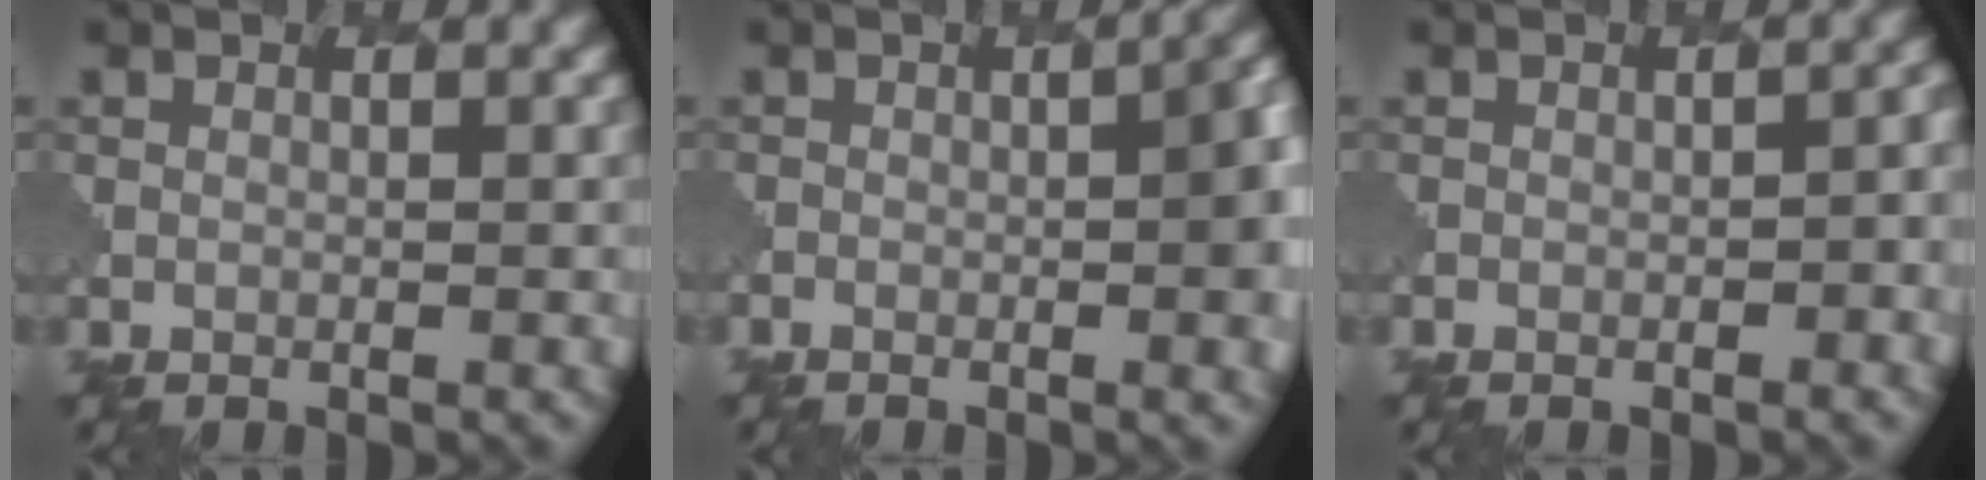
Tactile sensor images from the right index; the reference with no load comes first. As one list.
[{"total": 7.0, "force": [-1.0, 2.6, 6.5], "torque": [-0.058, 0.007, -0.019]}, {"total": 2.9, "force": [-1.4, 1.1, 2.2], "torque": [-0.019, 0.005, -0.009]}]